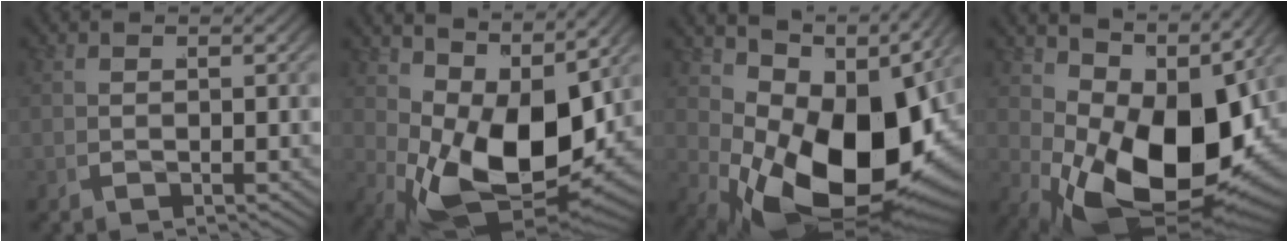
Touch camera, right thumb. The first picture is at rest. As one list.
[{"total": 13.4, "force": [0.5, 7.5, 11.2], "torque": [-0.210, -0.045, 0.034]}, {"total": 18.9, "force": [-1.2, 11.0, 15.3], "torque": [-0.262, -0.053, 0.014]}, {"total": 16.8, "force": [-1.0, 9.7, 13.7], "torque": [-0.237, -0.053, 0.018]}]